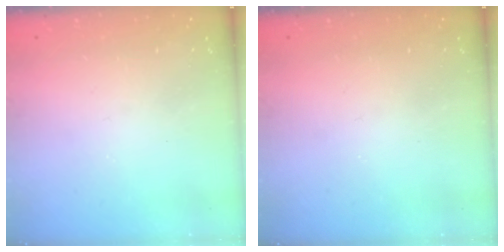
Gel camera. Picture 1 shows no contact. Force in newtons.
{"total": 0.0}